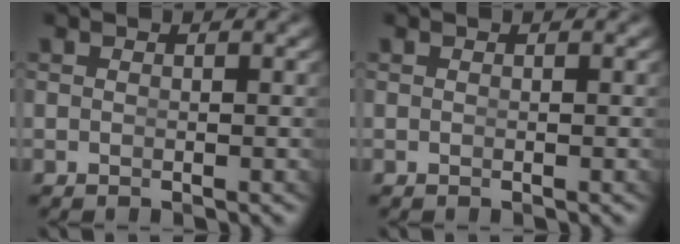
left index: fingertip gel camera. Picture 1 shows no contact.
{"total": 0.0}